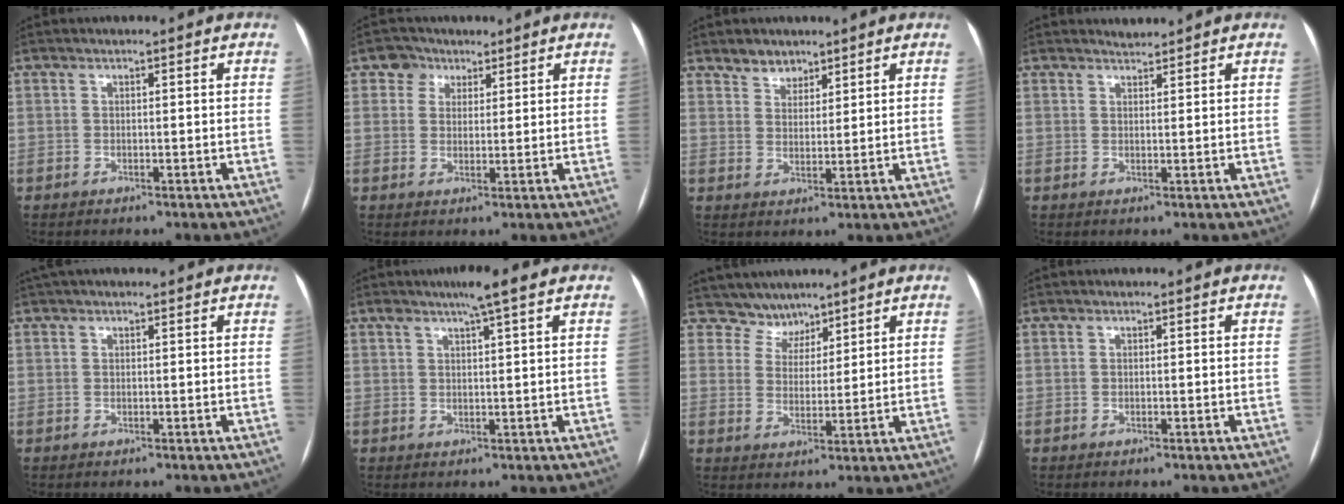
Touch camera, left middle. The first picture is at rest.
{"total": 3.6, "force": [2.1, 2.9, 0.2], "torque": [-0.005, 0.010, 0.031]}
{"total": 3.6, "force": [2.9, 2.0, 0.5], "torque": [-0.006, 0.003, 0.050]}
{"total": 1.3, "force": [1.3, -0.1, -0.2], "torque": [-0.006, 0.000, 0.024]}
{"total": 3.0, "force": [2.5, 0.8, 1.5], "torque": [-0.023, 0.042, 0.040]}
{"total": 4.5, "force": [3.0, -0.3, 3.3], "torque": [-0.062, 0.008, 0.052]}
{"total": 4.7, "force": [4.0, 2.3, -0.6], "torque": [0.017, -0.001, 0.072]}
{"total": 0.0}